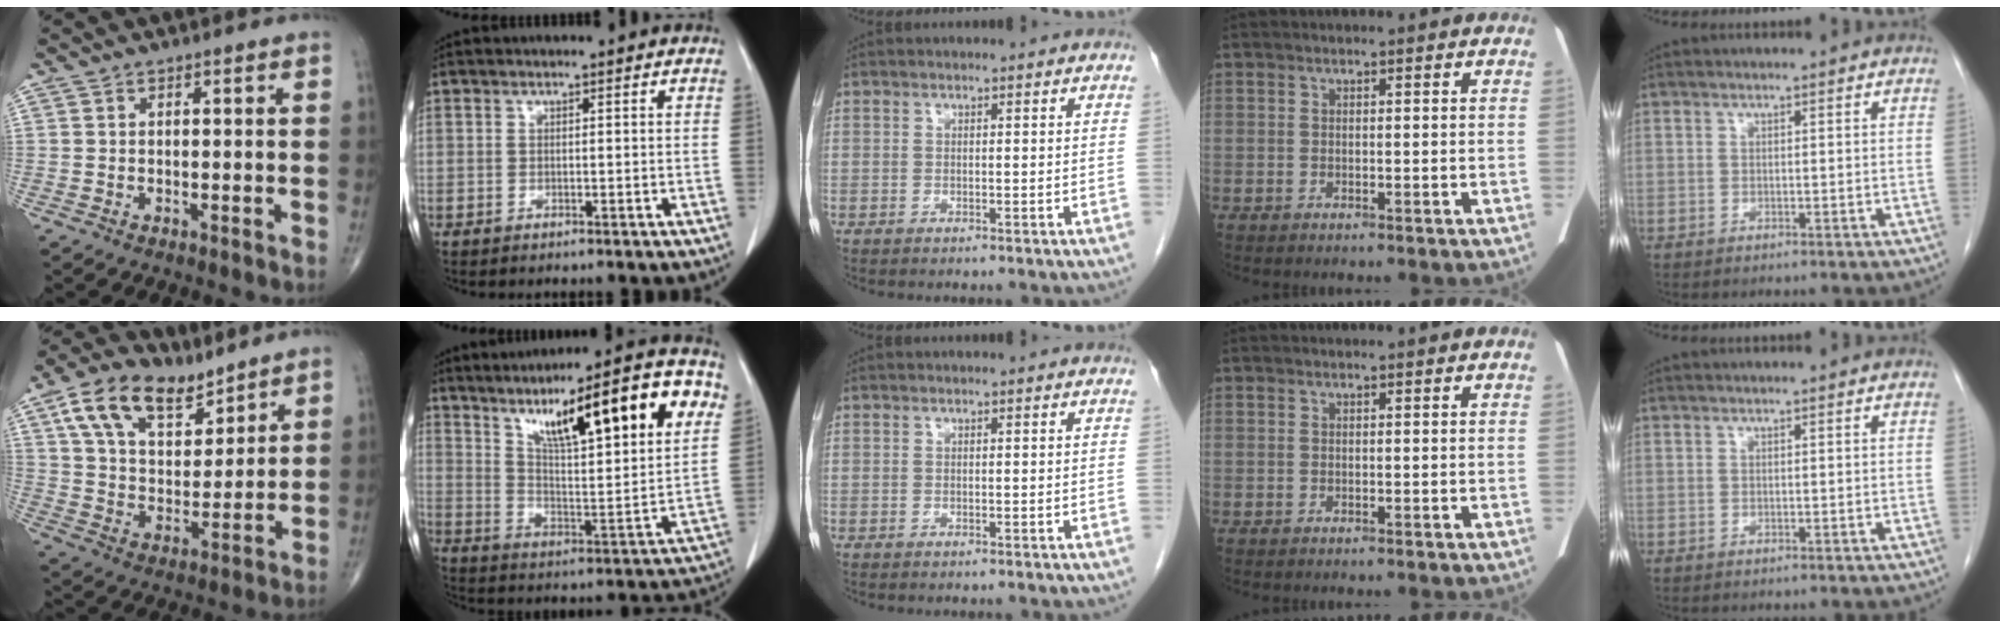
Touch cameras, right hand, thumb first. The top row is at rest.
{"thumb": {"total": 15.6, "force": [9.3, 8.7, 9.1], "torque": [-0.131, -0.033, 0.172]}, "index": {"total": 22.5, "force": [11.5, 3.0, 19.1], "torque": [-0.286, 0.020, 0.179]}}